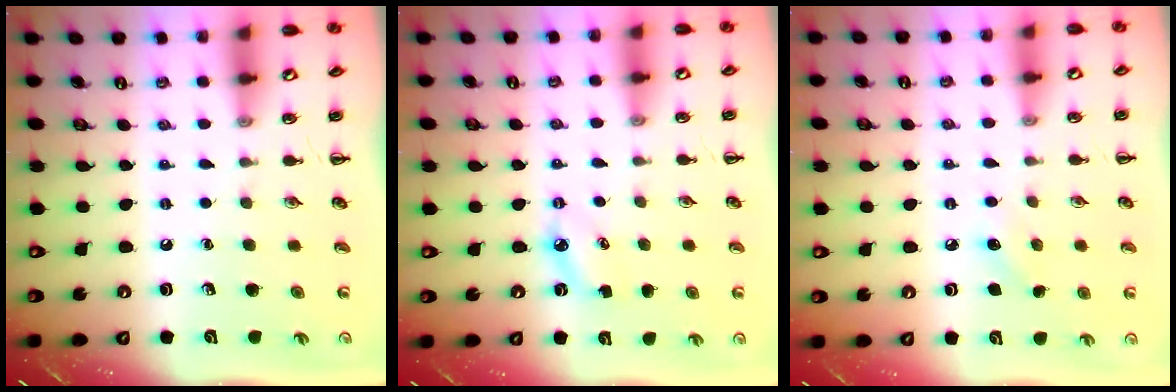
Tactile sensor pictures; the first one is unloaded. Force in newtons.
{"total": 4.3, "press": 4.1, "slide": 1.4}
{"total": 6.3, "press": 6.1, "slide": 1.7}